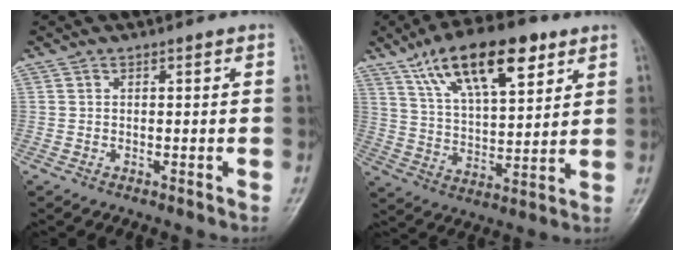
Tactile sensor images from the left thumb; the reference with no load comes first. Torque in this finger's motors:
{"motor_torque": [0.77, 0.79, 1.46, -1.31, 0.38]}